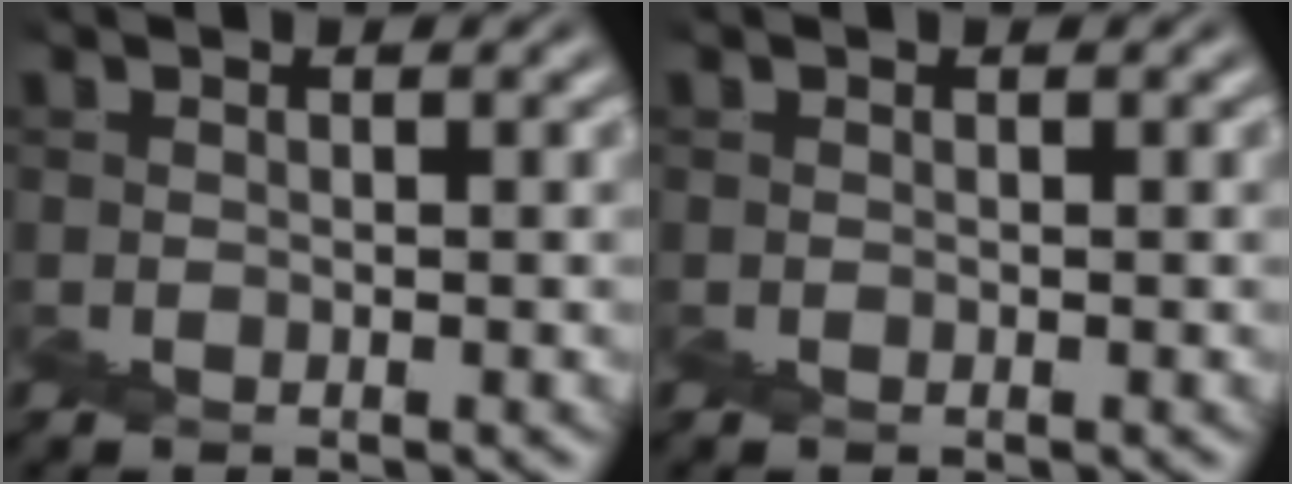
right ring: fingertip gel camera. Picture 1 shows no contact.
{"total": 0.0}